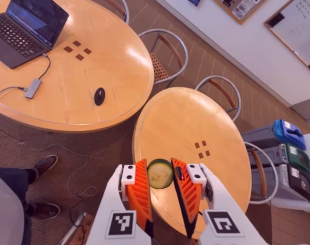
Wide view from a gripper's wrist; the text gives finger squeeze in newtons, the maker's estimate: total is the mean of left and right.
{"total": 7.9, "left": 8.1, "right": 7.7}